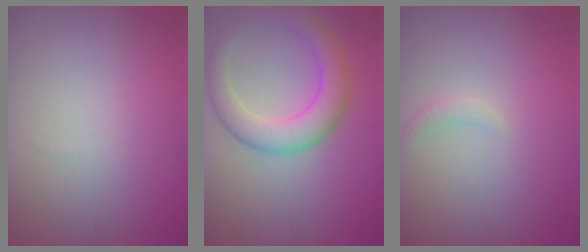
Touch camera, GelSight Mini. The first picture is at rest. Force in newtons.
{"total": 5.1, "press": 5.1, "slide": 0.1}
{"total": 1.0, "press": 1.0, "slide": 0.1}